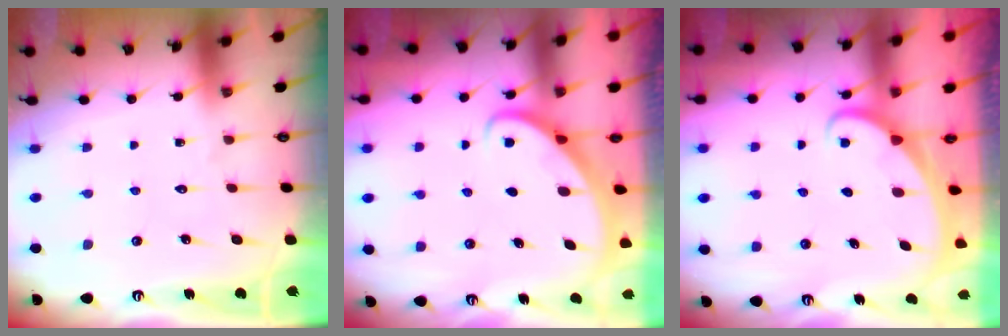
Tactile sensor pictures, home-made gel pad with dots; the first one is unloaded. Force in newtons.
{"total": 2.7, "press": 2.7, "slide": 0.1}
{"total": 1.8, "press": 1.8, "slide": 0.1}